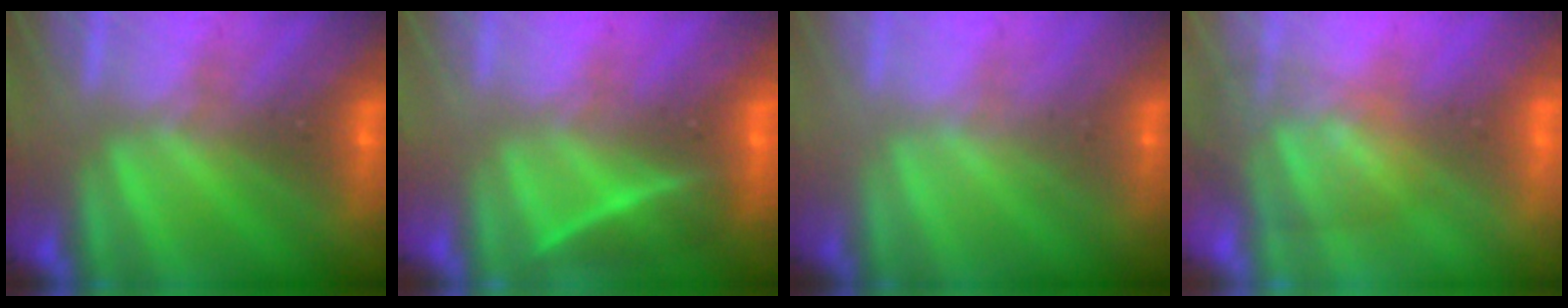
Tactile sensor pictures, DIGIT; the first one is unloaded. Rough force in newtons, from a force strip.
{"total": 1.8}
{"total": 2.1}
{"total": 3.9}